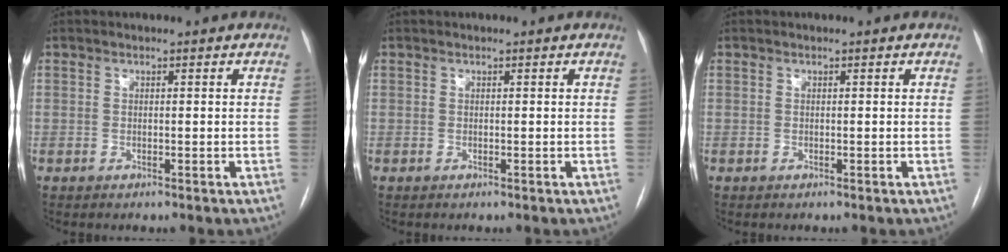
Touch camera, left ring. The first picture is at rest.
{"total": 0.0}
{"total": 0.0}